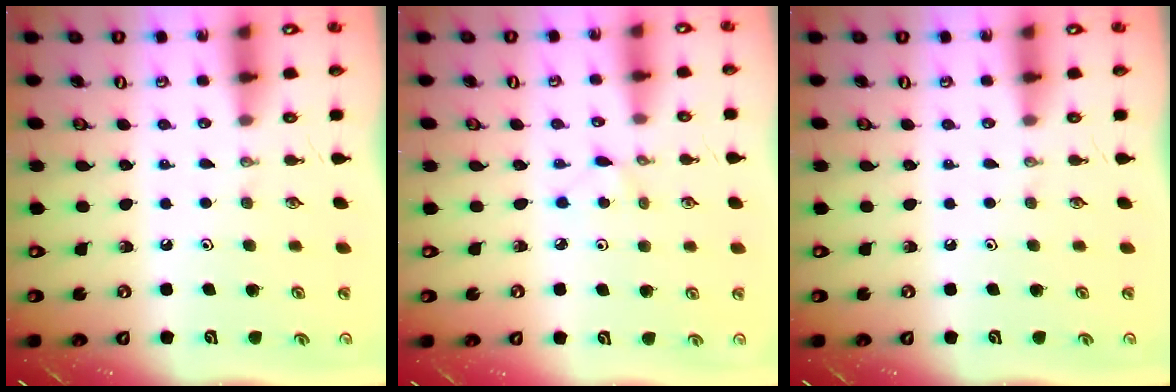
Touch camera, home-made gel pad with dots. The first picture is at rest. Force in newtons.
{"total": 2.0, "press": 2.0, "slide": 0.3}
{"total": 0.0}